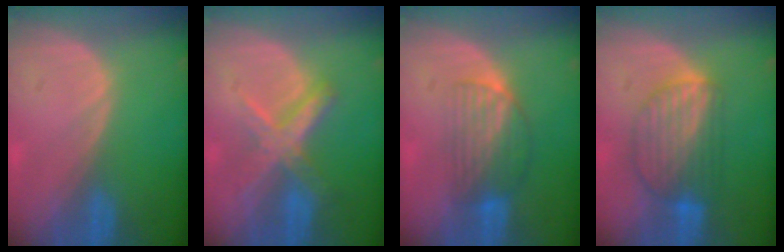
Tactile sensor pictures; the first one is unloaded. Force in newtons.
{"total": 7.3, "press": 6.2, "slide": 3.8}
{"total": 6.6, "press": 5.8, "slide": 3.0}
{"total": 7.7, "press": 7.1, "slide": 3.0}